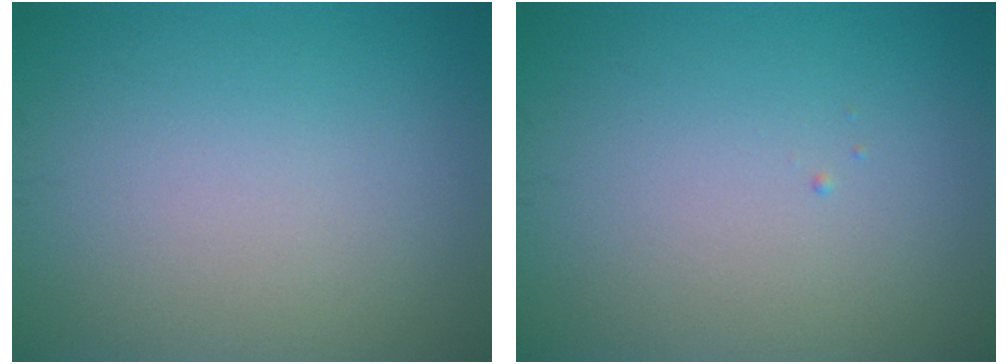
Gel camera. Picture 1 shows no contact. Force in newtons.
{"total": 0.0}